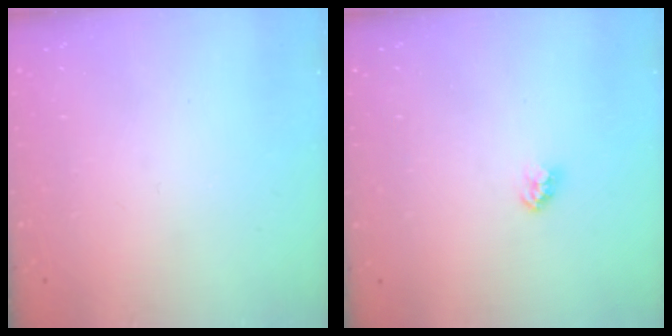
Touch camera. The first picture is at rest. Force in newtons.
{"total": 2.4, "press": 2.4, "slide": 0.1}